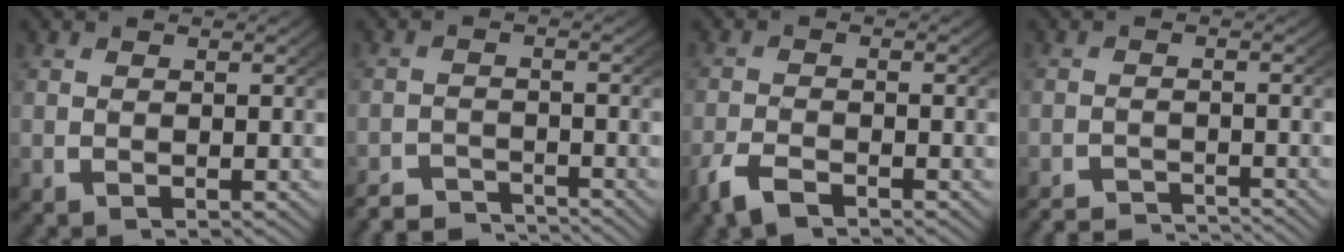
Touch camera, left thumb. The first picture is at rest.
{"total": 4.3, "force": [-4.1, 1.0, 0.7], "torque": [0.000, -0.017, -0.074]}
{"total": 2.7, "force": [-2.1, 1.2, 1.2], "torque": [-0.031, -0.004, -0.044]}
{"total": 4.0, "force": [-3.9, 0.8, 0.7], "torque": [-0.004, -0.016, -0.066]}